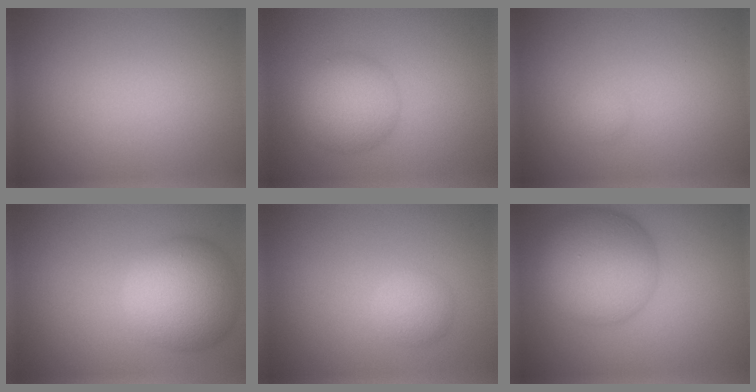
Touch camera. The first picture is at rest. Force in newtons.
{"total": 4.8, "press": 4.8, "slide": 0.2}
{"total": 0.8, "press": 0.8, "slide": 0.0}
{"total": 7.7, "press": 7.7, "slide": 0.3}
{"total": 2.0, "press": 2.0, "slide": 0.0}
{"total": 8.8, "press": 8.8, "slide": 0.2}